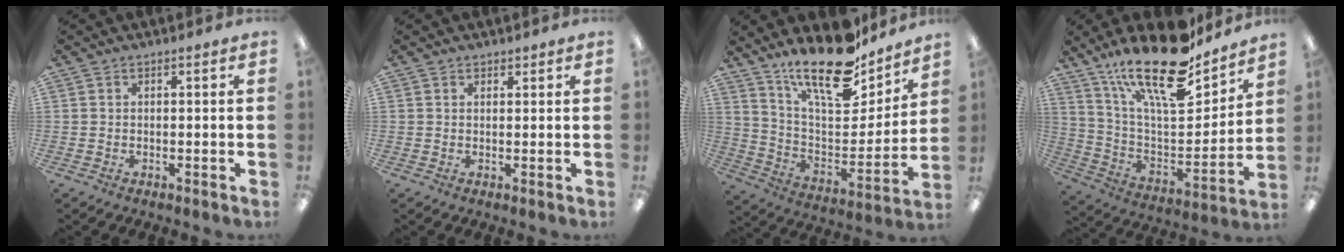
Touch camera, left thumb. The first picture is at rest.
{"total": 1.2, "force": [1.0, 0.7, 0.0], "torque": [0.000, 0.001, 0.018]}
{"total": 20.5, "force": [16.4, 6.6, 10.3], "torque": [-0.180, -0.113, 0.283]}
{"total": 24.3, "force": [17.4, 8.4, 14.7], "torque": [-0.249, -0.110, 0.298]}